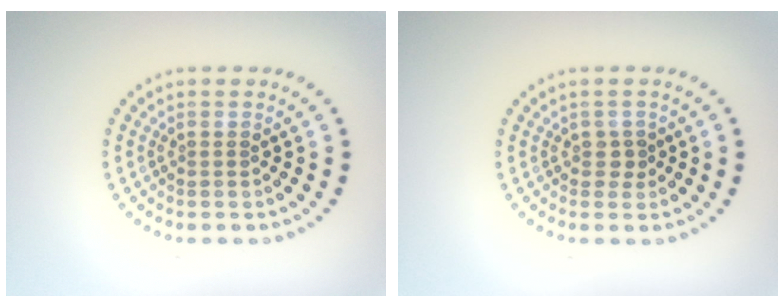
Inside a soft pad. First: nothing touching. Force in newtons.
{"total": 1.0, "press": 0.9, "slide": 0.5}